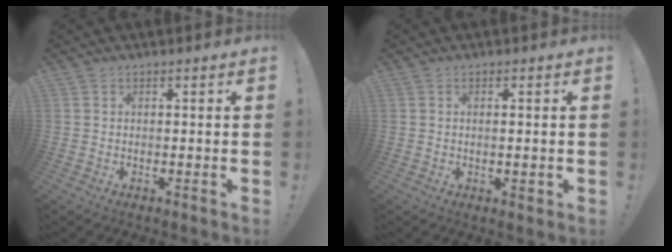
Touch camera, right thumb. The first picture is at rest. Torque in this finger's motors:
{"motor_torque": [0.00, -0.15, 0.05, -0.05, -0.02]}